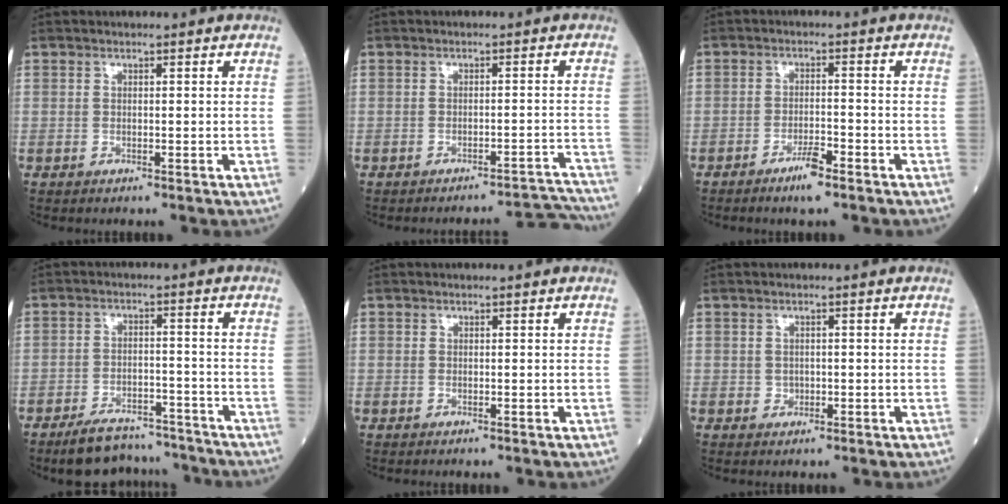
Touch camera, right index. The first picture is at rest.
{"total": 6.5, "force": [-6.3, -1.4, -0.4], "torque": [0.026, 0.008, -0.080]}
{"total": 3.7, "force": [-2.6, 0.4, 2.7], "torque": [-0.051, -0.002, -0.045]}
{"total": 8.6, "force": [-8.0, 2.8, 1.9], "torque": [-0.021, 0.011, -0.125]}
{"total": 0.0}
{"total": 1.0, "force": [-0.2, 1.0, 0.3], "torque": [-0.003, 0.003, -0.002]}